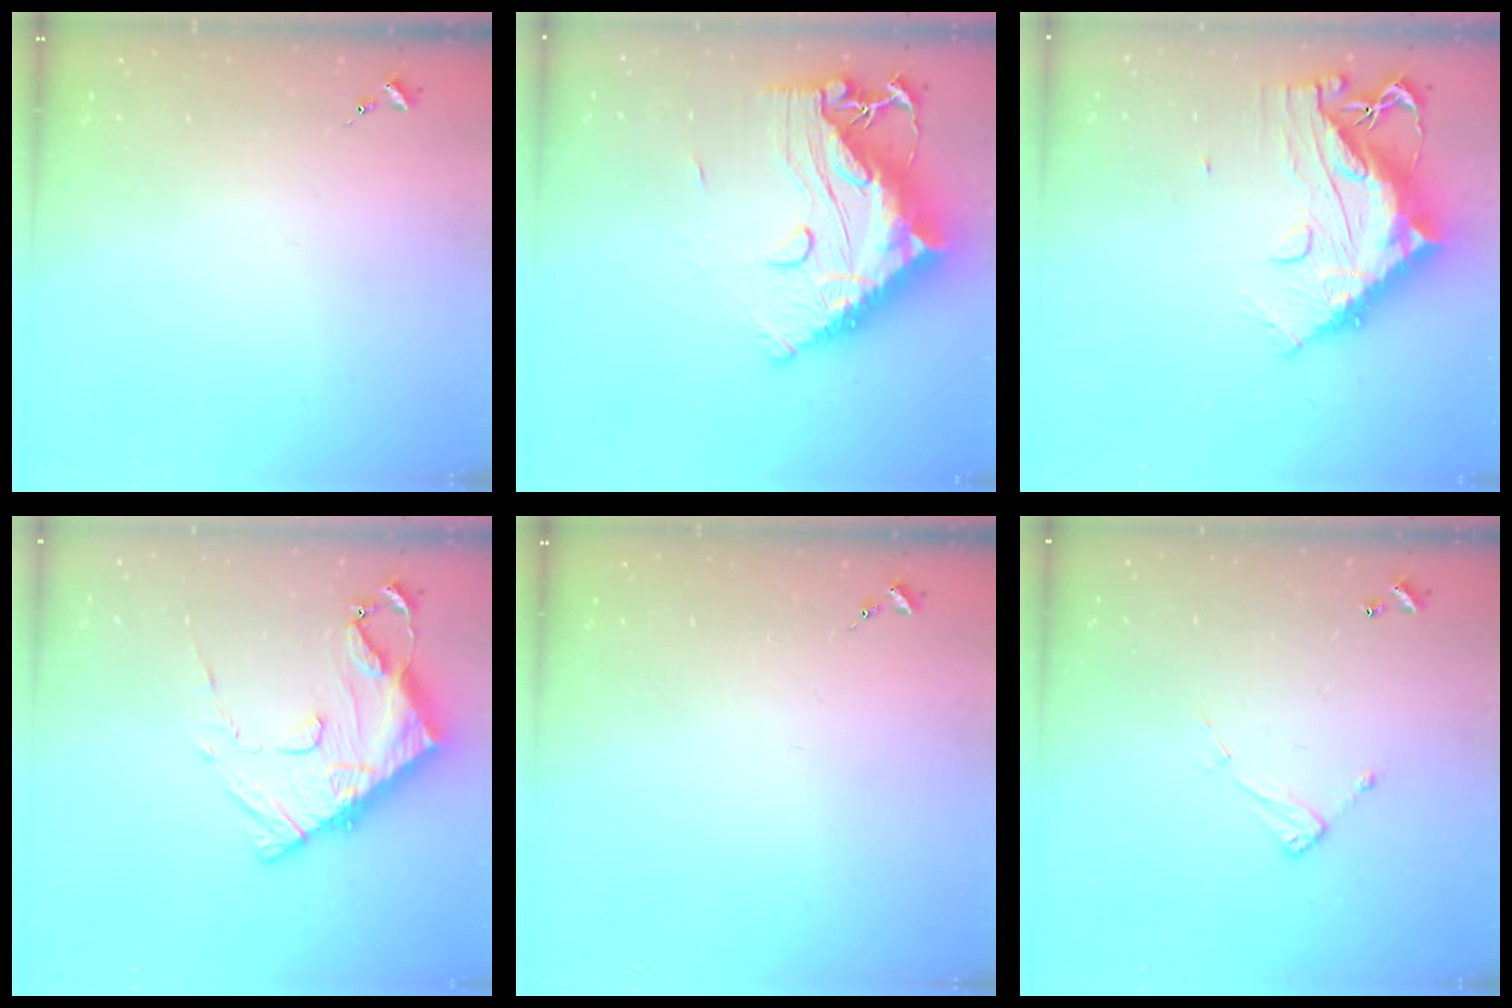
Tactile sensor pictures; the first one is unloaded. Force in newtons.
{"total": 22.9, "press": 22.7, "slide": 2.4}
{"total": 16.4, "press": 16.3, "slide": 1.5}
{"total": 16.0, "press": 16.0, "slide": 1.2}
{"total": 0.0}
{"total": 7.1, "press": 7.1, "slide": 0.3}